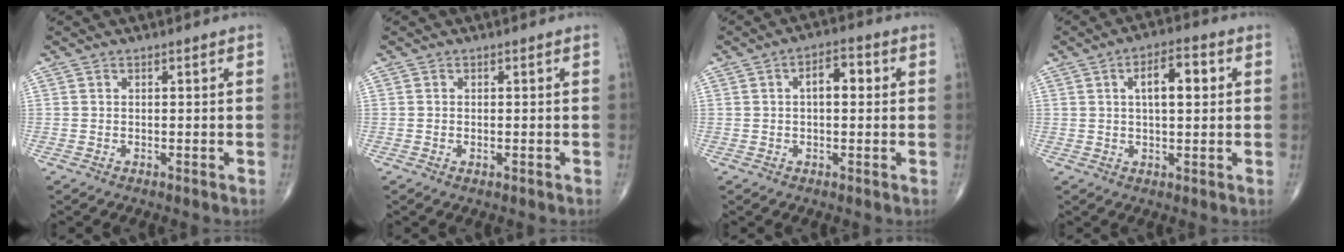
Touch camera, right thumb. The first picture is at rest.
{"total": 0.7, "force": [-0.2, 0.4, 0.5], "torque": [-0.012, 0.001, -0.003]}
{"total": 5.1, "force": [0.8, 2.6, 4.3], "torque": [-0.055, 0.013, 0.006]}
{"total": 7.5, "force": [1.8, 3.1, 6.6], "torque": [-0.090, 0.007, 0.023]}